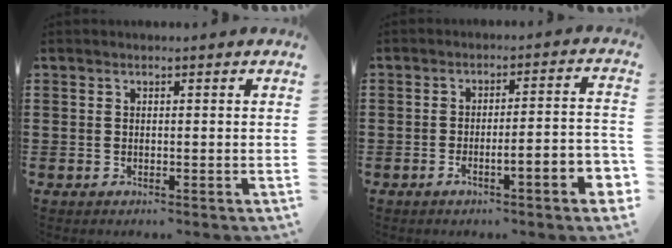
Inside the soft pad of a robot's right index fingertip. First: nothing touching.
{"total": 5.0, "force": [-2.8, 0.2, 4.2], "torque": [-0.068, -0.007, -0.054]}